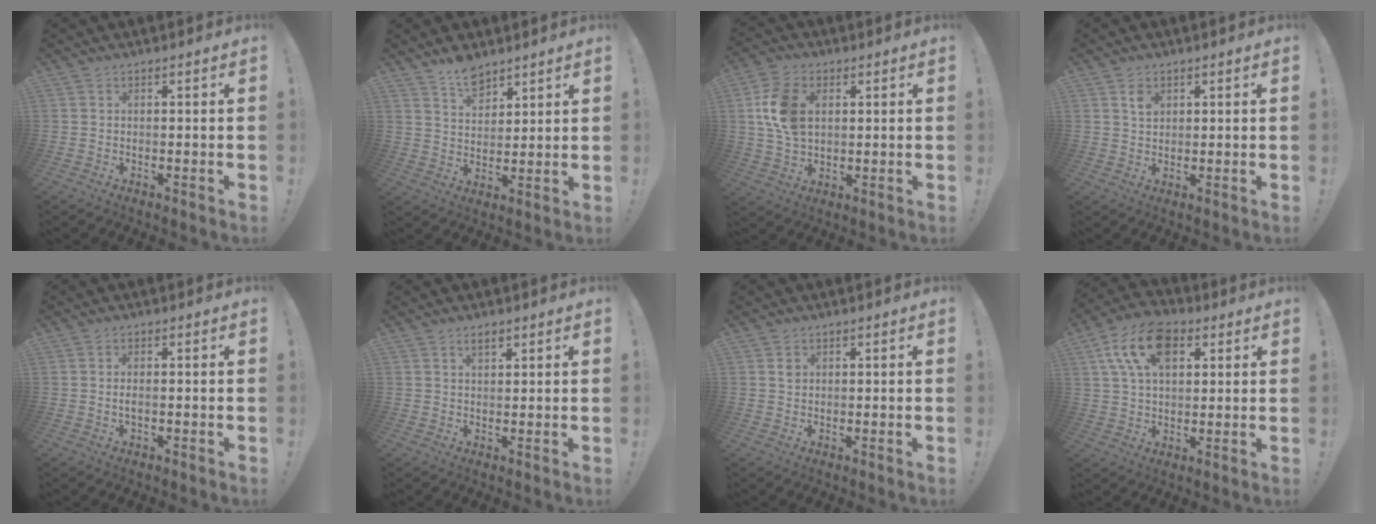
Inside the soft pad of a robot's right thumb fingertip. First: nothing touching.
{"total": 7.7, "force": [6.1, 3.8, 2.9], "torque": [-0.045, -0.038, 0.114]}
{"total": 12.3, "force": [2.7, 8.4, 8.6], "torque": [-0.164, 0.005, 0.052]}
{"total": 3.2, "force": [1.7, 2.2, 1.5], "torque": [-0.013, -0.009, 0.027]}
{"total": 1.6, "force": [-0.4, 0.7, 1.4], "torque": [-0.032, 0.006, -0.006]}
{"total": 2.4, "force": [1.6, 0.9, 1.5], "torque": [-0.017, -0.008, 0.027]}
{"total": 1.2, "force": [0.5, 1.0, 0.3], "torque": [-0.002, -0.001, 0.010]}
{"total": 15.6, "force": [6.2, 9.6, 10.6], "torque": [-0.188, -0.003, 0.116]}